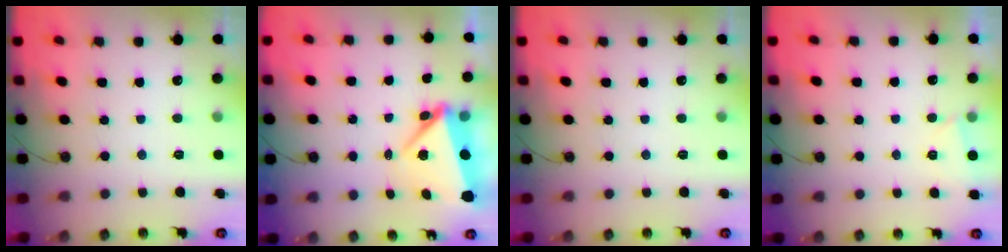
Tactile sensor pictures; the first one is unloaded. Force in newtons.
{"total": 5.5, "press": 5.3, "slide": 1.4}
{"total": 0.0}
{"total": 1.7, "press": 1.7, "slide": 0.3}